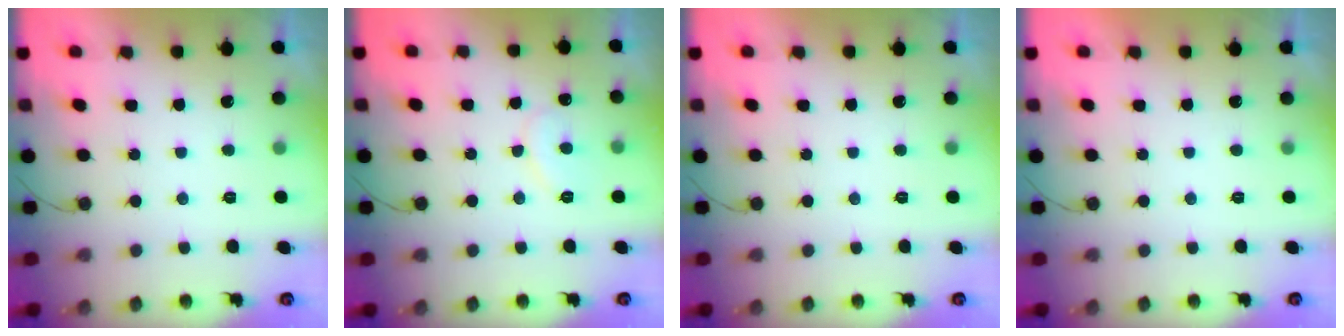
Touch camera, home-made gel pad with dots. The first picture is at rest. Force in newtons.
{"total": 7.6, "press": 7.6, "slide": 0.6}
{"total": 0.0}
{"total": 1.8, "press": 1.8, "slide": 0.0}